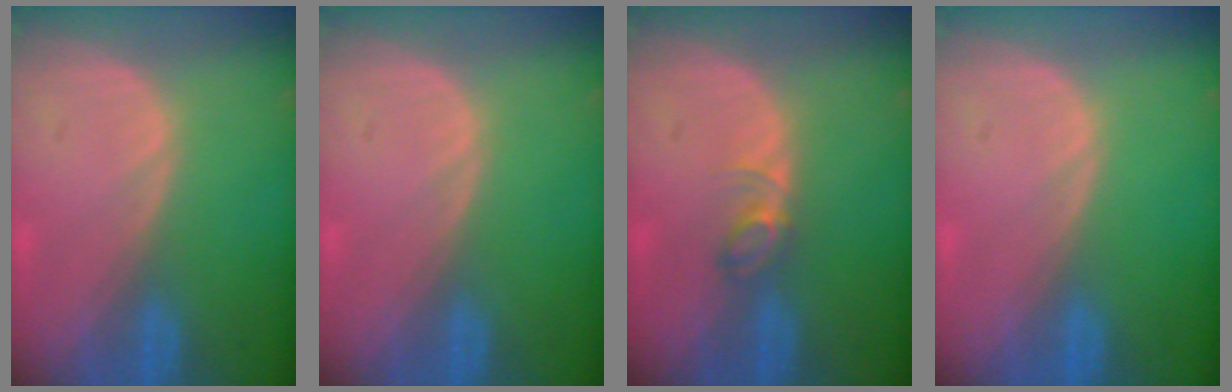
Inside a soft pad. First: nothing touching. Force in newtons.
{"total": 0.0}
{"total": 2.5, "press": 2.5, "slide": 0.4}
{"total": 0.0}